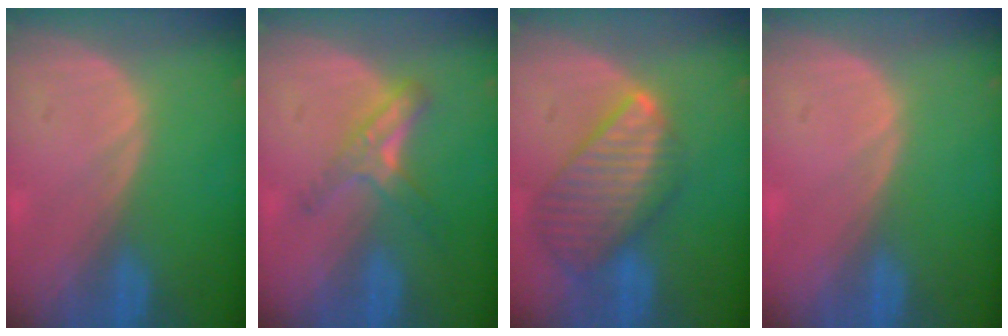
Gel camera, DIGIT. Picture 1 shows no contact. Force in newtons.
{"total": 5.4, "press": 4.8, "slide": 2.6}
{"total": 9.8, "press": 8.5, "slide": 4.8}
{"total": 0.6, "press": 0.2, "slide": 0.5}